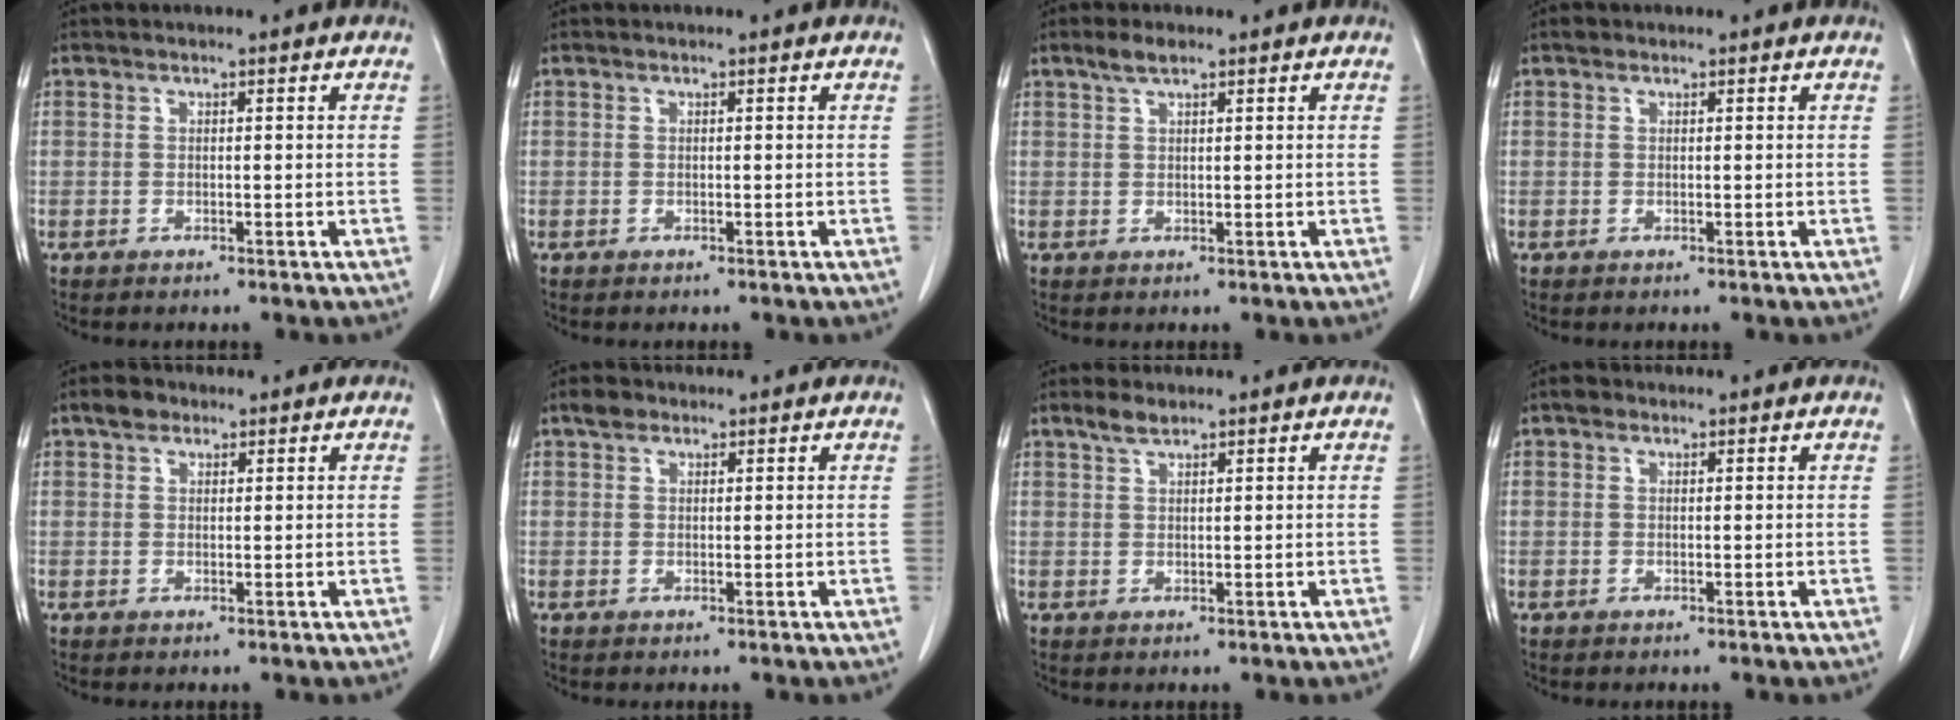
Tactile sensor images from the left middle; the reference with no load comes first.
{"total": 0.0}
{"total": 2.3, "force": [1.7, 0.5, 1.5], "torque": [-0.034, 0.007, 0.034]}
{"total": 0.6, "force": [0.5, 0.3, 0.1], "torque": [-0.006, 0.004, 0.007]}
{"total": 2.3, "force": [1.6, 1.4, 0.9], "torque": [-0.019, 0.008, 0.026]}
{"total": 1.9, "force": [1.4, 1.1, 0.7], "torque": [-0.016, 0.008, 0.023]}
{"total": 2.3, "force": [1.9, 0.6, 1.2], "torque": [-0.030, 0.004, 0.037]}
{"total": 1.0, "force": [0.7, 0.7, 0.3], "torque": [-0.006, 0.008, 0.008]}